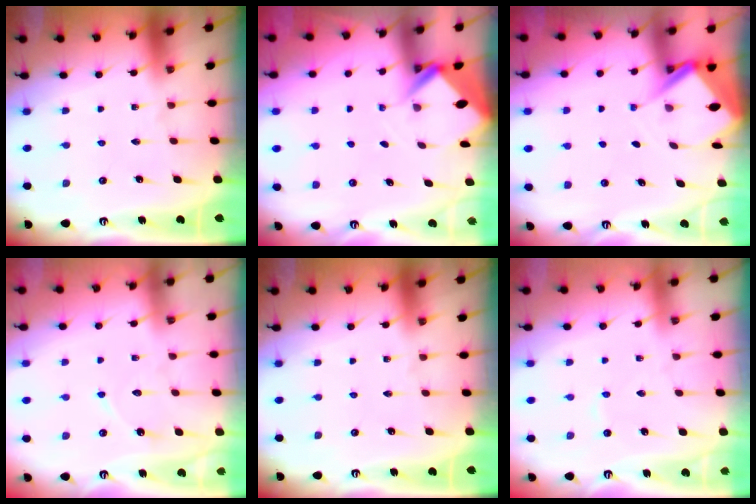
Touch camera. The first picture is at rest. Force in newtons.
{"total": 2.7, "press": 2.7, "slide": 0.0}
{"total": 4.7, "press": 4.7, "slide": 0.5}
{"total": 5.5, "press": 5.5, "slide": 0.6}
{"total": 0.0}
{"total": 2.7, "press": 2.7, "slide": 0.4}